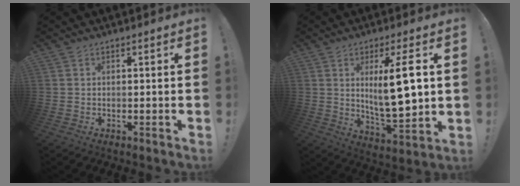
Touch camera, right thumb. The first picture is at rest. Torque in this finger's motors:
{"motor_torque": [0.84, 1.75, 0.95, 0.94, 0.09]}